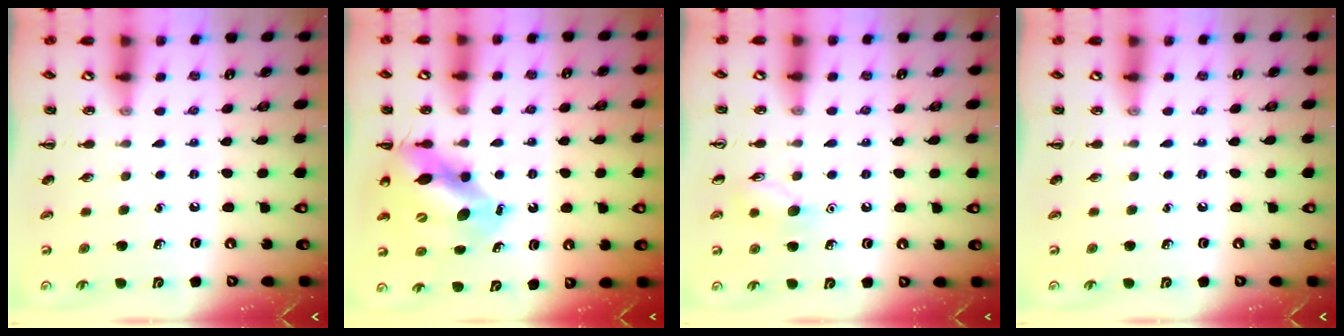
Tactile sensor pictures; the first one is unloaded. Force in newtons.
{"total": 10.5, "press": 10.1, "slide": 2.7}
{"total": 7.5, "press": 7.4, "slide": 1.0}
{"total": 0.0}